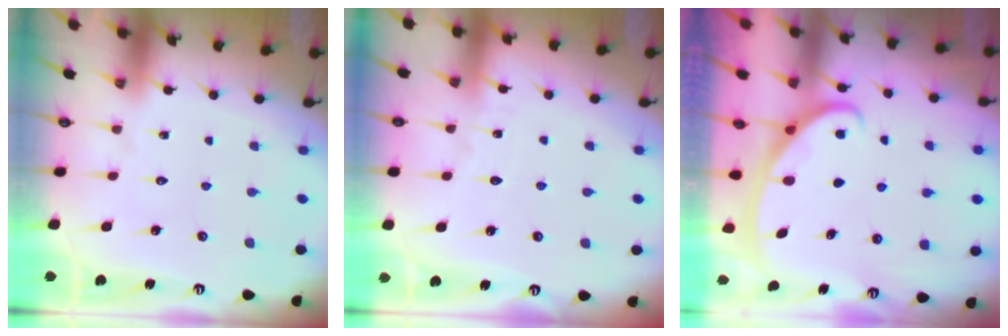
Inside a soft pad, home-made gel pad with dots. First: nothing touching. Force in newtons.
{"total": 3.0, "press": 3.0, "slide": 0.3}
{"total": 3.0, "press": 2.9, "slide": 0.4}